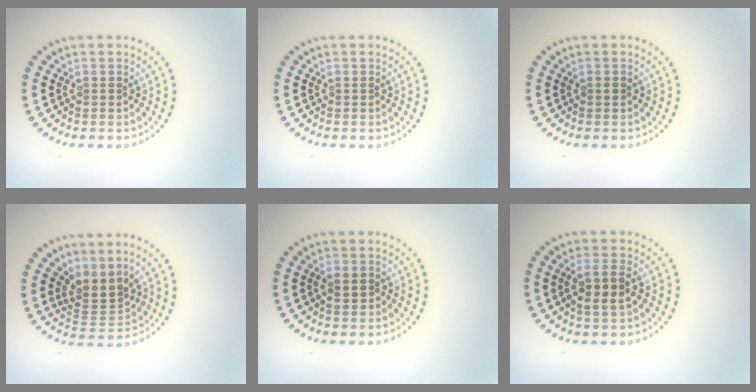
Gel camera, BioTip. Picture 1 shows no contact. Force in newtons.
{"total": 0.0}
{"total": 0.5, "press": 0.5, "slide": 0.0}
{"total": 3.0, "press": 2.2, "slide": 2.0}
{"total": 1.1, "press": 1.1, "slide": 0.2}
{"total": 3.0, "press": 2.8, "slide": 0.9}